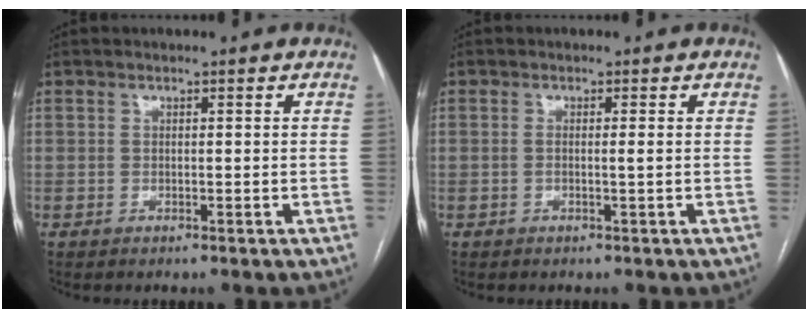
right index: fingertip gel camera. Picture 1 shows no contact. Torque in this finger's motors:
{"motor_torque": [0.02, 0.07, -0.08, 0.00]}